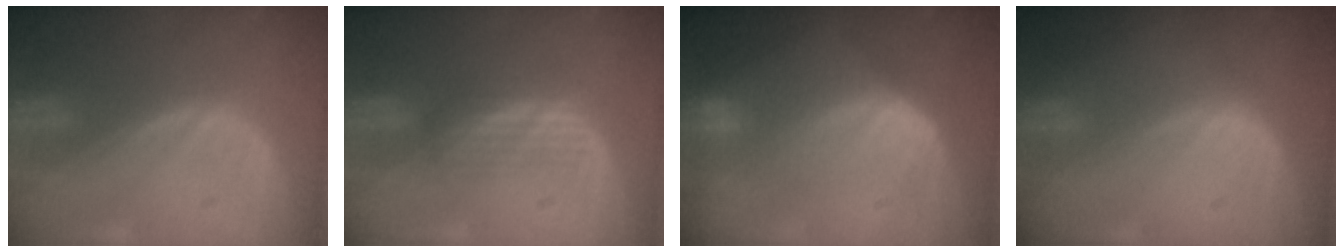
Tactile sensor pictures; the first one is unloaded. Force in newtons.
{"total": 2.9, "press": 2.6, "slide": 1.2}
{"total": 6.8, "press": 6.7, "slide": 1.4}
{"total": 0.0}